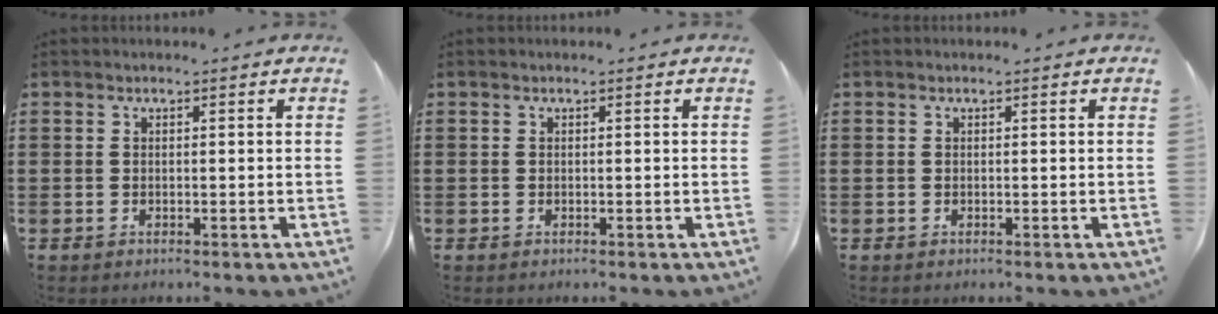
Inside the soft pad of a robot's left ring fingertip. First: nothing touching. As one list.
[{"total": 0.0}, {"total": 0.0}]